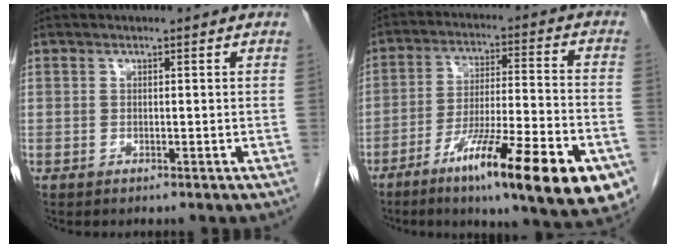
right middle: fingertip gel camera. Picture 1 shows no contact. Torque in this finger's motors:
{"motor_torque": [1.82, -0.32, 0.92, 0.21]}